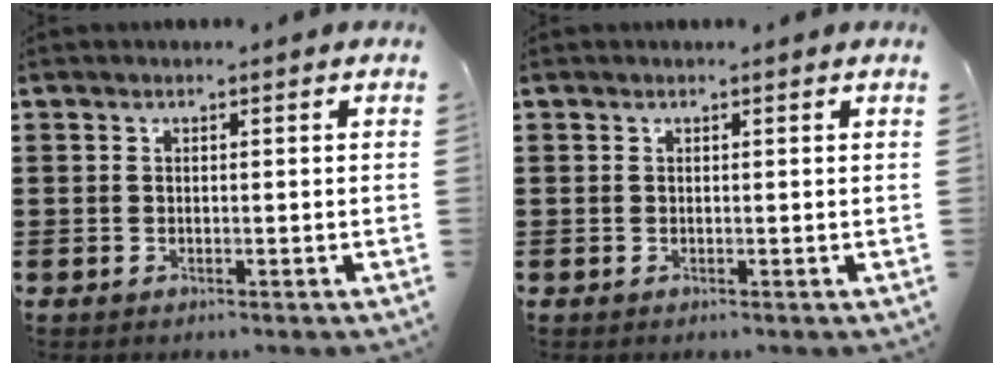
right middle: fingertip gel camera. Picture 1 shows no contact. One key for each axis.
{"total": 0.0}